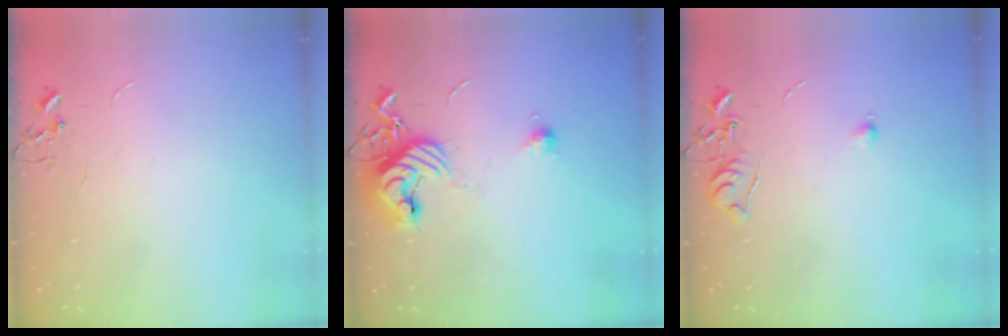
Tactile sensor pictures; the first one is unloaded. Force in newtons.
{"total": 11.3, "press": 11.2, "slide": 1.3}
{"total": 6.5, "press": 6.5, "slide": 0.8}